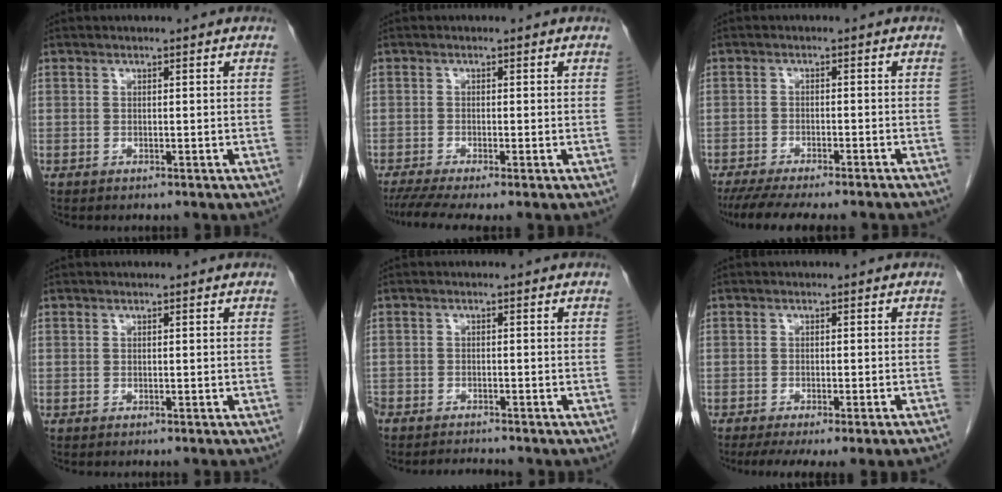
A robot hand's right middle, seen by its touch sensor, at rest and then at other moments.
{"total": 3.6, "force": [-2.9, 0.2, 2.1], "torque": [-0.040, -0.010, -0.050]}
{"total": 13.0, "force": [-11.3, 1.4, 6.2], "torque": [-0.089, -0.019, -0.156]}
{"total": 0.0}
{"total": 4.0, "force": [-3.9, 0.5, 0.5], "torque": [-0.010, -0.011, -0.066]}
{"total": 9.3, "force": [-7.6, -0.2, 5.3], "torque": [-0.056, -0.016, -0.104]}